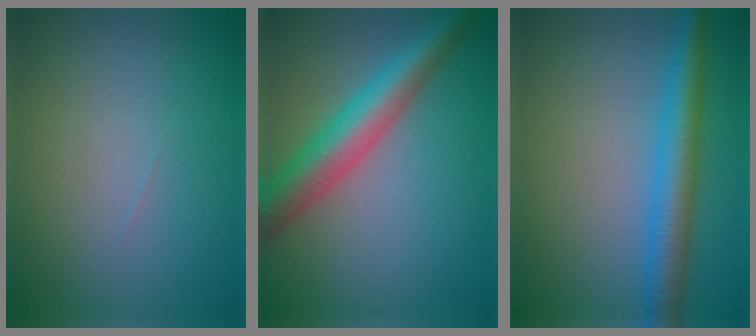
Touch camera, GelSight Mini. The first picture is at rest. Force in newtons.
{"total": 6.2, "press": 6.2, "slide": 0.2}
{"total": 5.1, "press": 5.1, "slide": 0.1}